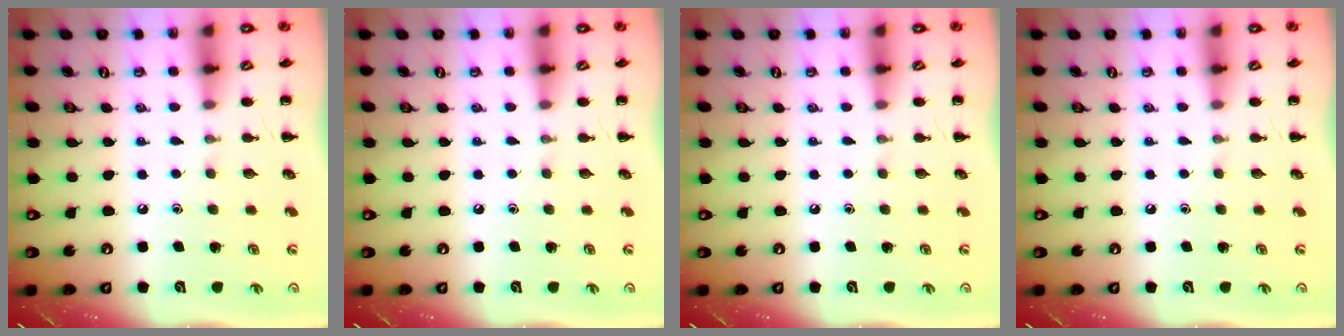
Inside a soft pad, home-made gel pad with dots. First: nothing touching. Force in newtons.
{"total": 0.0}
{"total": 0.0}
{"total": 0.0}